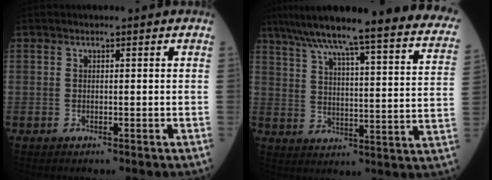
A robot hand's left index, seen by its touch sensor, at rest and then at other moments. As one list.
[{"total": 29.9, "force": [25.6, 1.5, 15.4], "torque": [-0.225, -0.046, 0.323]}]